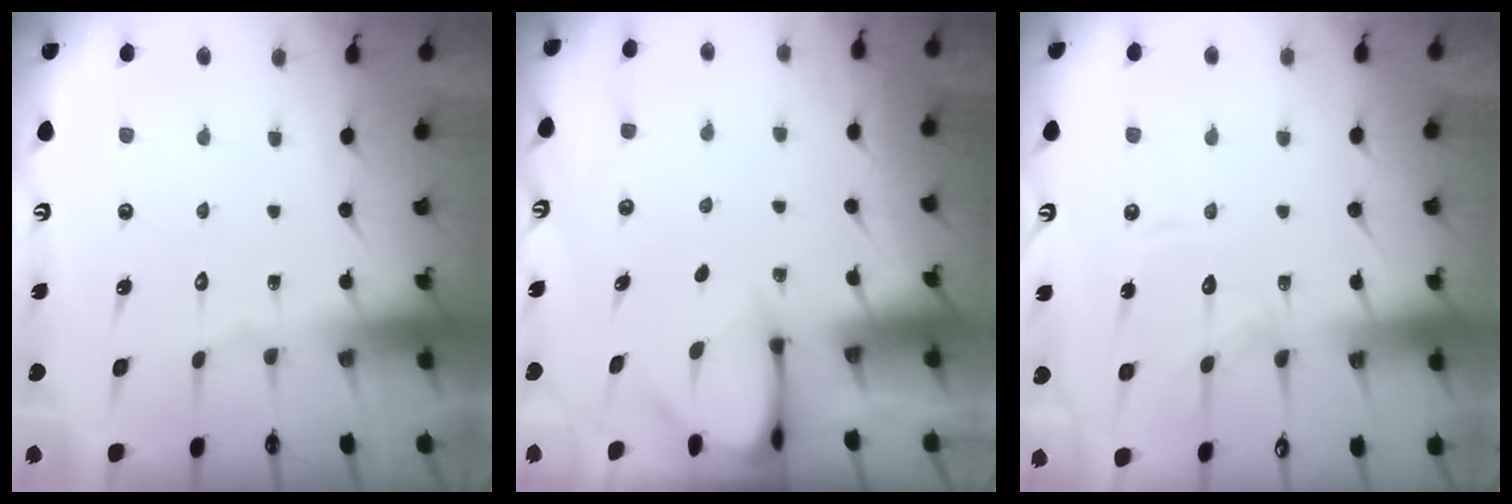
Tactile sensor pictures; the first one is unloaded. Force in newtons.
{"total": 3.0, "press": 2.9, "slide": 0.4}
{"total": 9.9, "press": 9.9, "slide": 0.2}